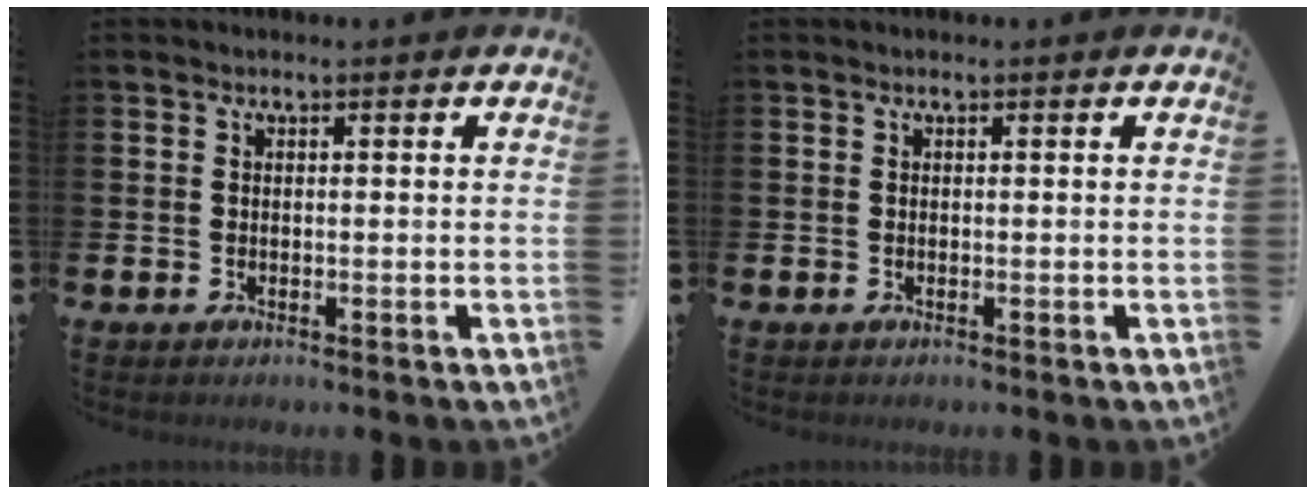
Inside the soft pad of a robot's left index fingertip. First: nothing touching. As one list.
[{"total": 0.0}]